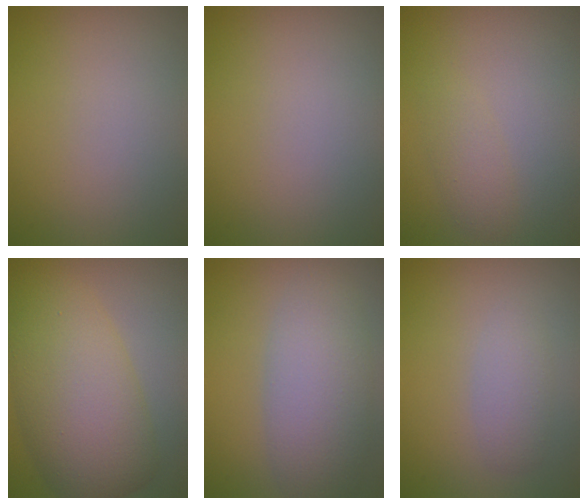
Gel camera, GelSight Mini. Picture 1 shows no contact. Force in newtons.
{"total": 0.0}
{"total": 1.5, "press": 1.5, "slide": 0.1}
{"total": 9.5, "press": 9.5, "slide": 0.3}
{"total": 5.7, "press": 5.7, "slide": 0.3}
{"total": 1.9, "press": 1.9, "slide": 0.1}